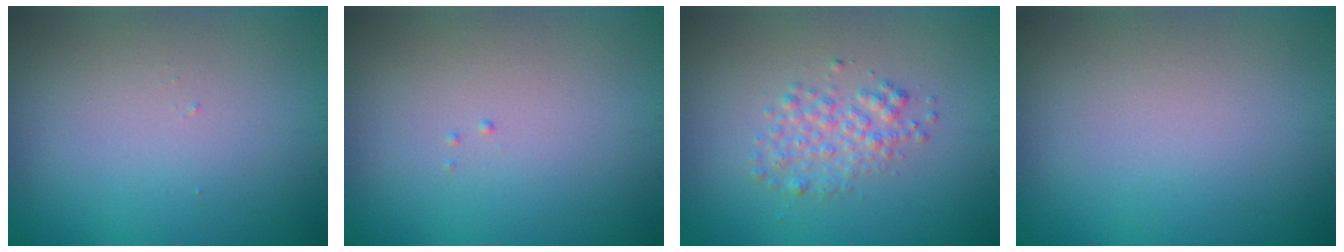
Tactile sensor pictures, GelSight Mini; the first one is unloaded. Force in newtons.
{"total": 0.0}
{"total": 2.1, "press": 2.1, "slide": 0.1}
{"total": 0.0}